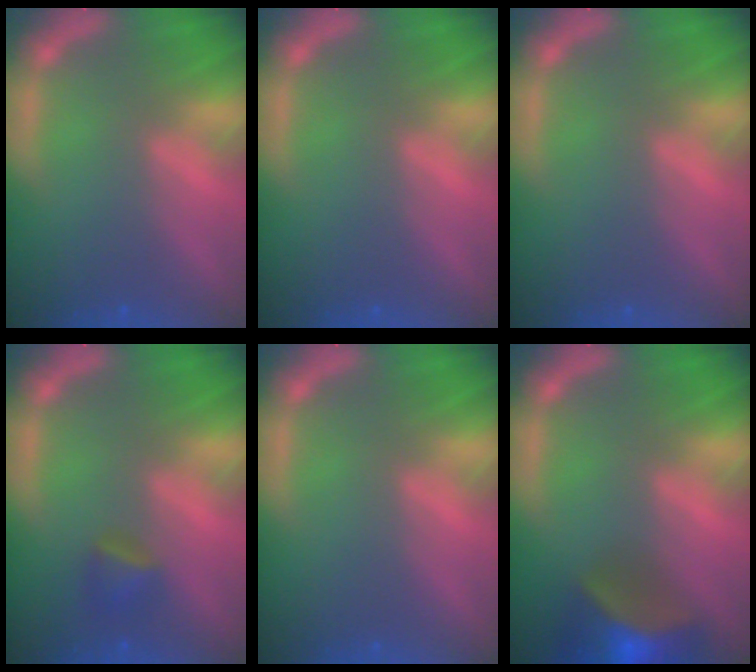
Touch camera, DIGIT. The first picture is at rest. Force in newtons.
{"total": 0.0}
{"total": 0.0}
{"total": 1.9}
{"total": 0.0}
{"total": 9.5}